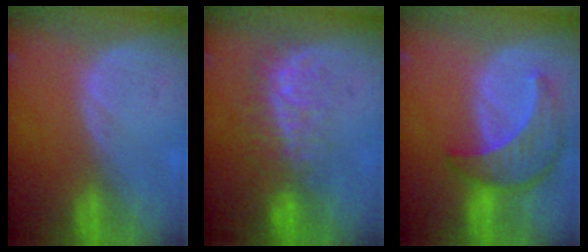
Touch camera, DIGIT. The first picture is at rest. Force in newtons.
{"total": 7.6, "press": 7.3, "slide": 2.3}
{"total": 8.6, "press": 7.8, "slide": 3.8}